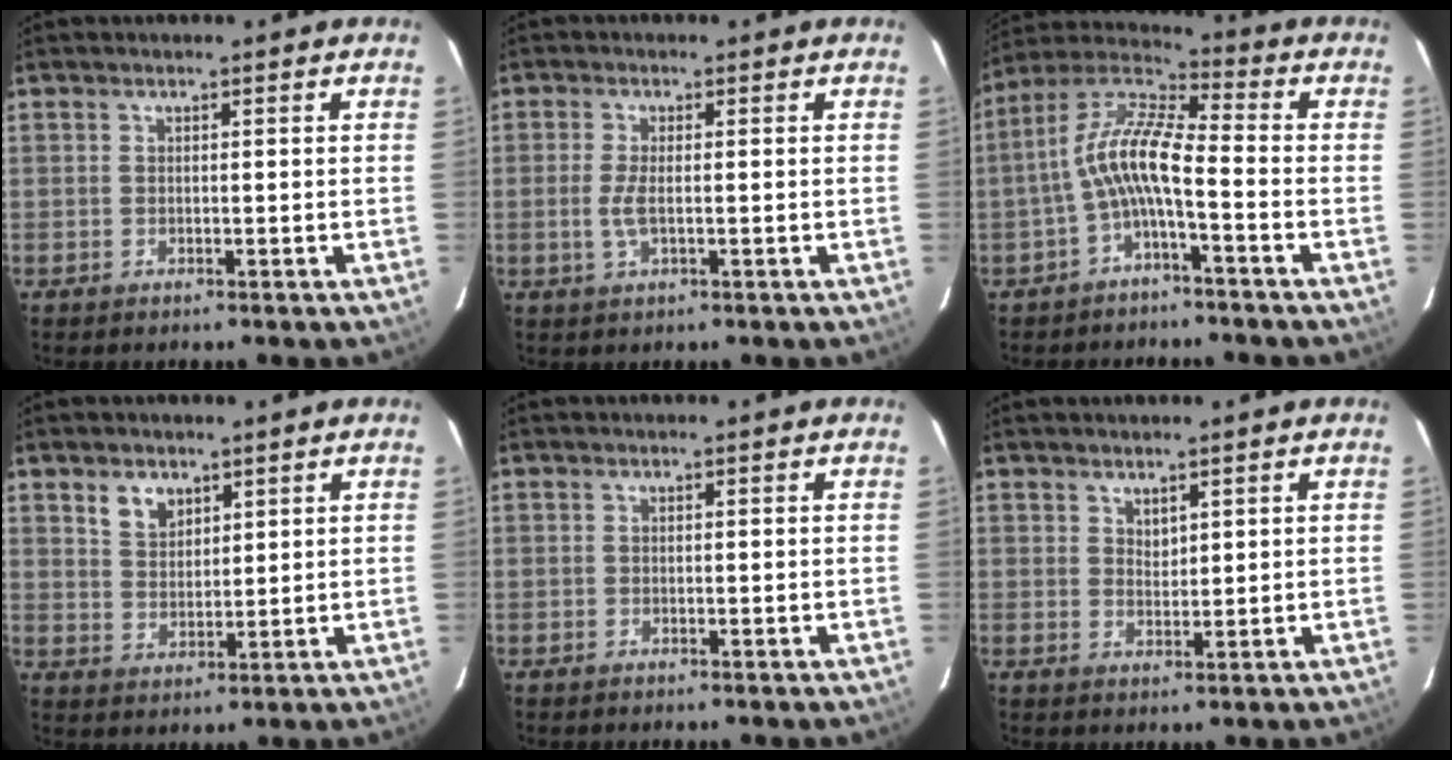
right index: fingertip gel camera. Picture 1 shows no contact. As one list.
[{"total": 3.4, "force": [-0.6, 0.9, 3.2], "torque": [-0.068, -0.006, -0.012]}, {"total": 9.7, "force": [-2.9, 2.0, 9.0], "torque": [-0.199, 0.019, -0.060]}, {"total": 4.8, "force": [2.9, 3.1, 2.3], "torque": [-0.038, 0.005, 0.059]}, {"total": 0.0}, {"total": 2.1, "force": [1.7, 1.0, 0.7], "torque": [-0.008, 0.000, 0.031]}]